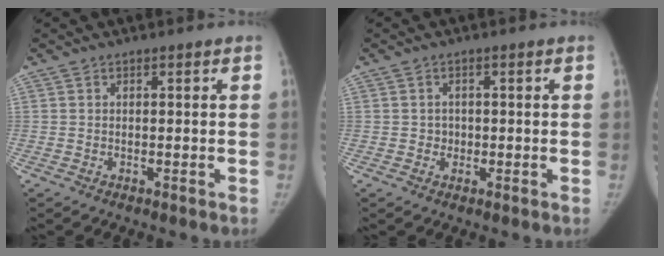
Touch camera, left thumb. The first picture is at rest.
{"total": 1.8, "force": [-0.2, 1.7, 0.5], "torque": [0.002, 0.005, -0.004]}